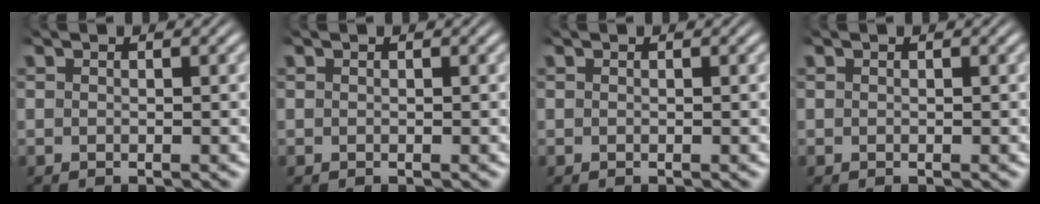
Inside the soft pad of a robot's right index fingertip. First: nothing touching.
{"total": 0.0}
{"total": 0.0}
{"total": 0.0}